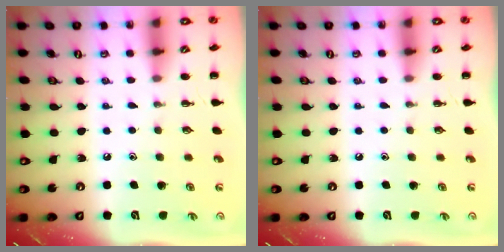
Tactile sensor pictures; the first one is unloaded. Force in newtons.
{"total": 0.0}